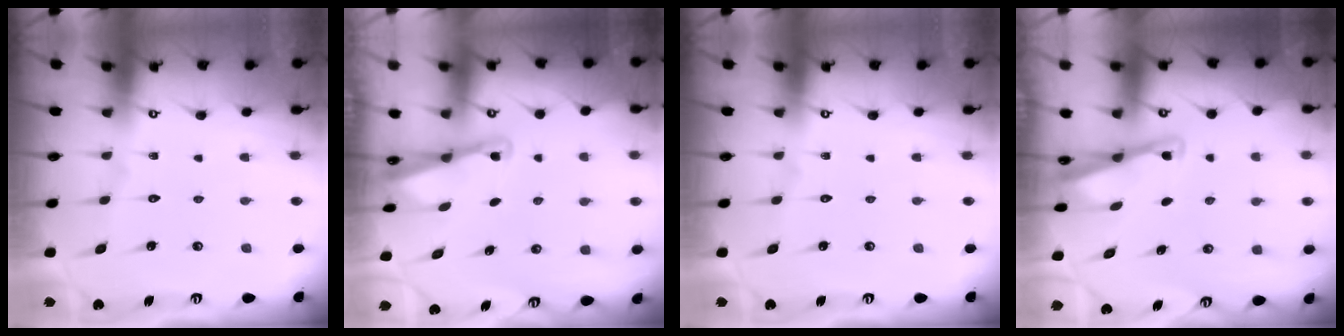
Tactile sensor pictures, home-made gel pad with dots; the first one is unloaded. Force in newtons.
{"total": 2.0, "press": 2.0, "slide": 0.2}
{"total": 0.0}
{"total": 3.0, "press": 3.0, "slide": 0.3}